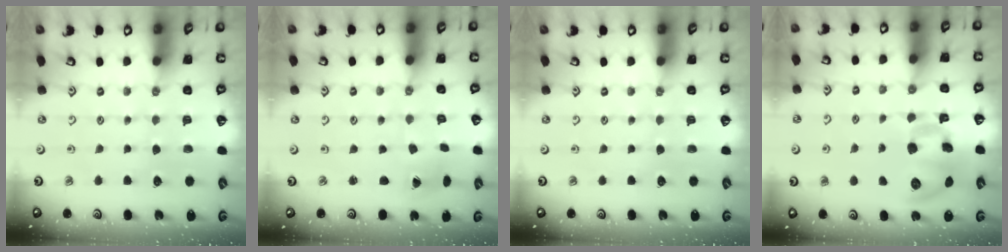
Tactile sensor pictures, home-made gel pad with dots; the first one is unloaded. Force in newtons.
{"total": 0.5, "press": 0.5, "slide": 0.1}
{"total": 0.0}
{"total": 12.8, "press": 12.5, "slide": 2.6}